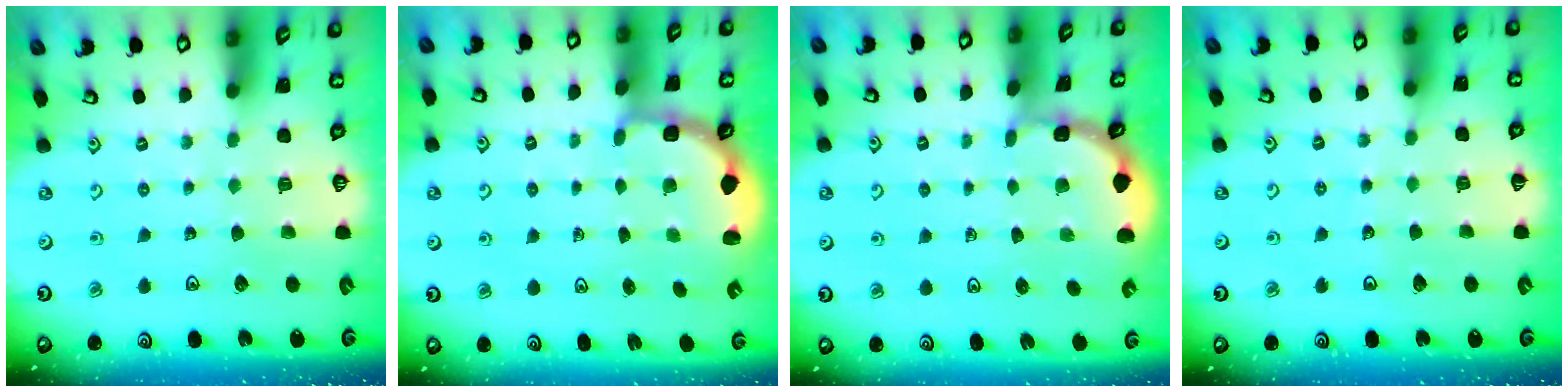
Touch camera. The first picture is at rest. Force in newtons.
{"total": 2.8, "press": 2.4, "slide": 1.4}
{"total": 1.6, "press": 1.5, "slide": 0.1}
{"total": 2.8, "press": 2.8, "slide": 0.3}